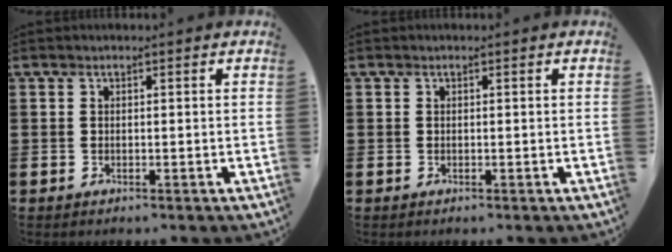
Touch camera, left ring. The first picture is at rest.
{"total": 0.0}